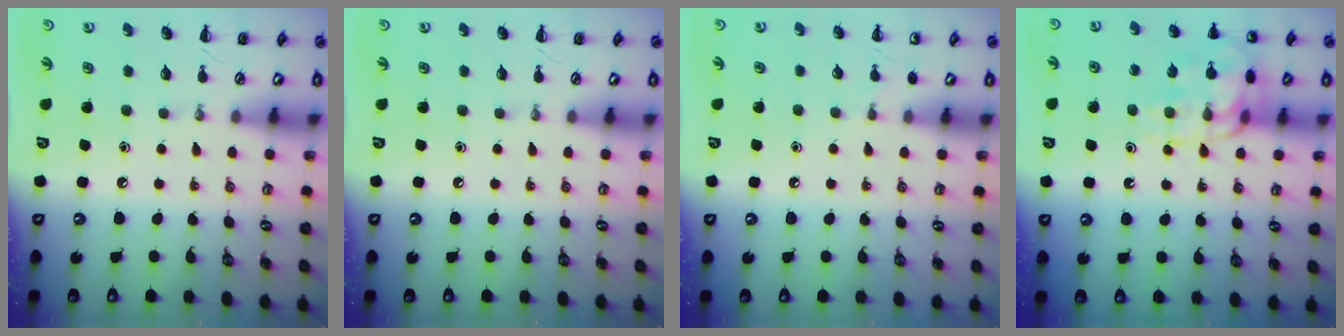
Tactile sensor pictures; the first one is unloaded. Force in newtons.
{"total": 0.0}
{"total": 3.8, "press": 3.6, "slide": 1.3}
{"total": 14.5, "press": 14.4, "slide": 1.3}